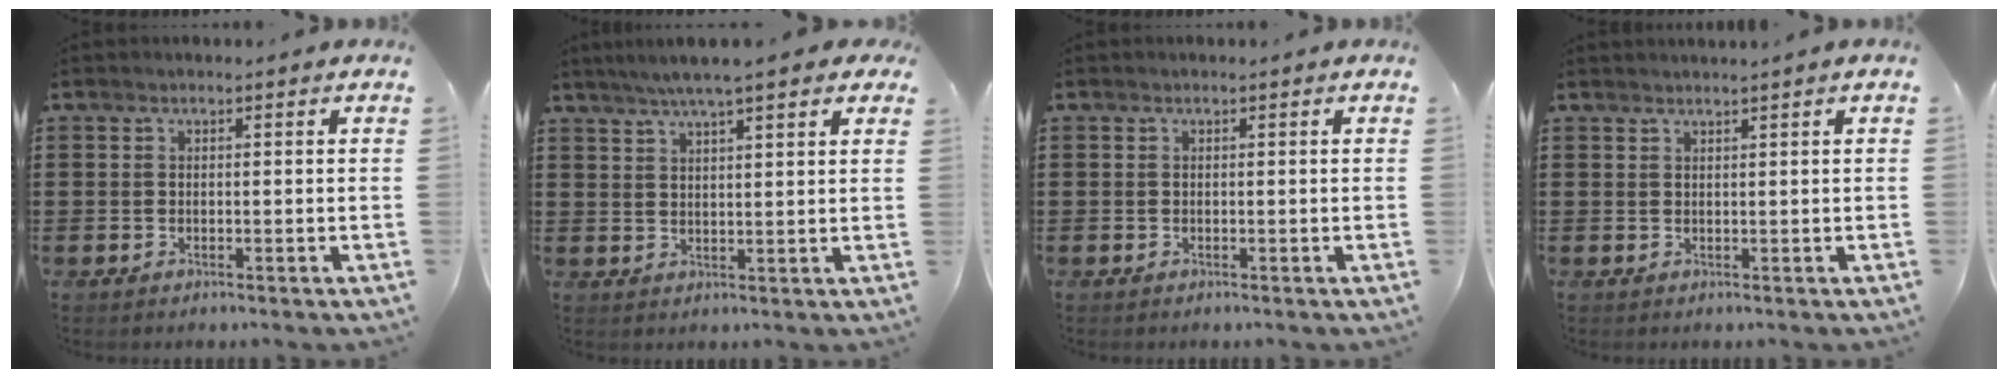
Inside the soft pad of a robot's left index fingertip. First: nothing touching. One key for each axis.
{"total": 5.1, "fx": 4.1, "fy": 0.3, "fz": 3.1, "tx": -0.073, "ty": -0.002, "tz": 0.071}
{"total": 0.0}
{"total": 0.9, "fx": 0.8, "fy": -0.3, "fz": 0.2, "tx": -0.004, "ty": -0.004, "tz": 0.015}